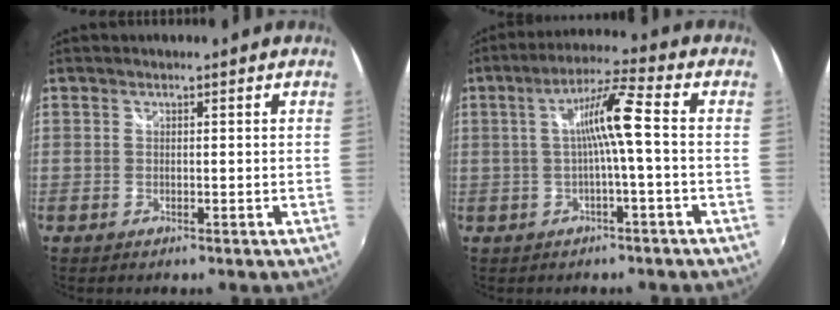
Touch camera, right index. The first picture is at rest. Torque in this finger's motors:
{"motor_torque": [1.14, -0.10, 0.55, 0.15]}